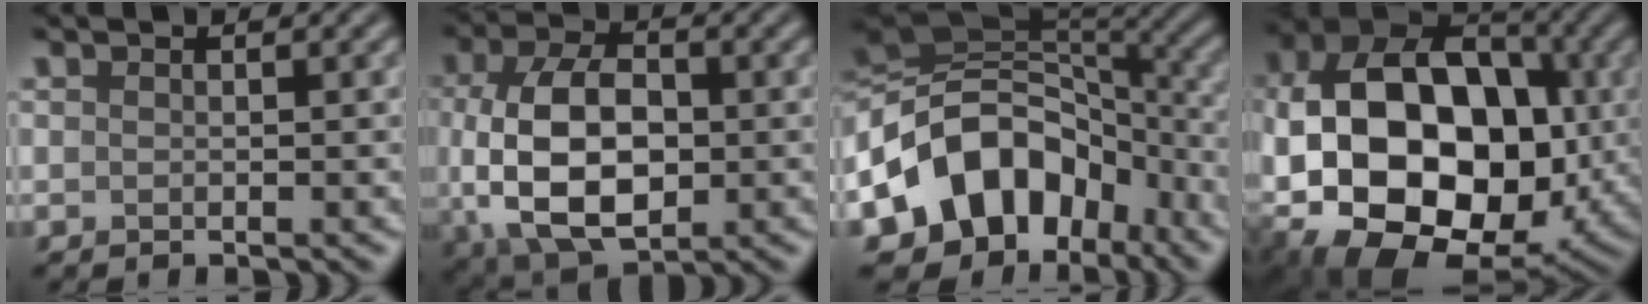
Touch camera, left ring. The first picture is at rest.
{"total": 10.5, "force": [-0.6, 6.4, 8.3], "torque": [-0.178, -0.007, -0.007]}
{"total": 11.8, "force": [-5.4, 8.5, 6.2], "torque": [-0.105, 0.018, -0.106]}
{"total": 17.5, "force": [-2.4, 12.1, 12.4], "torque": [-0.205, -0.004, -0.037]}